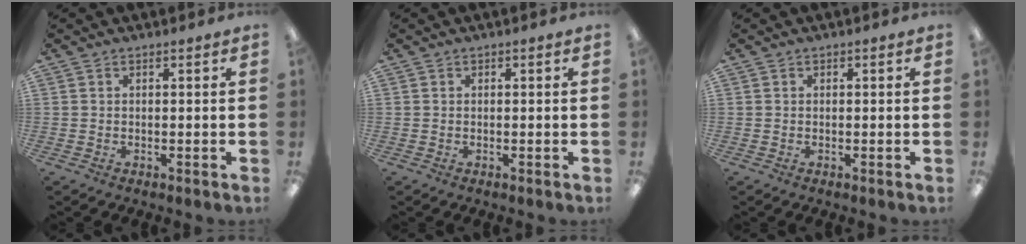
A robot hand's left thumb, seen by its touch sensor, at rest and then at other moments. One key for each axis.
{"total": 0.0}
{"total": 0.0}